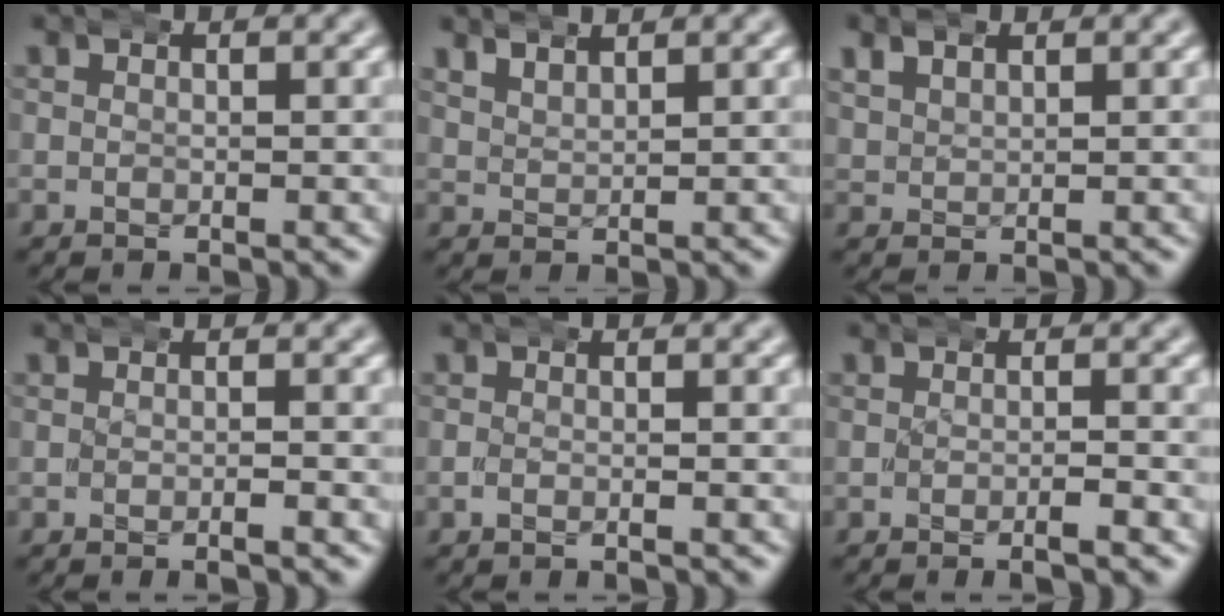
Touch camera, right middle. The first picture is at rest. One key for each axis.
{"total": 2.4, "fx": 1.7, "fy": 1.5, "fz": 0.6, "tx": -0.021, "ty": -0.002, "tz": 0.032}
{"total": 2.0, "fx": 1.3, "fy": 1.4, "fz": 0.7, "tx": -0.020, "ty": 0.000, "tz": 0.028}
{"total": 0.8, "fx": -0.6, "fy": -0.1, "fz": 0.5, "tx": -0.008, "ty": 0.006, "tz": -0.012}
{"total": 0.6, "fx": -0.5, "fy": 0.1, "fz": 0.1, "tx": -0.008, "ty": 0.005, "tz": -0.012}
{"total": 1.1, "fx": -0.8, "fy": -0.1, "fz": 0.8, "tx": -0.014, "ty": 0.006, "tz": -0.016}